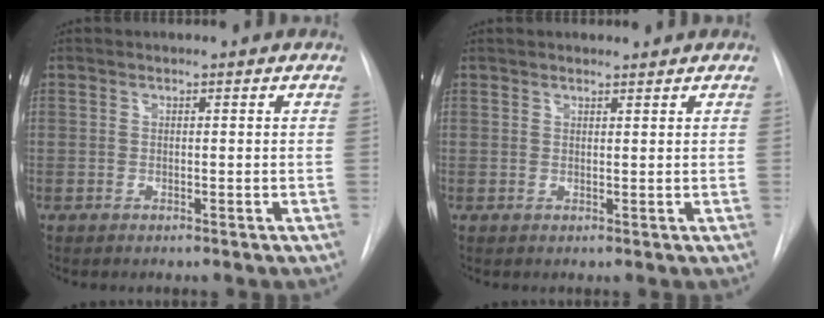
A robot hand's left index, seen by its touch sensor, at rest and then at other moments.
{"total": 2.6, "force": [2.5, 0.4, 0.7], "torque": [-0.008, 0.017, 0.035]}